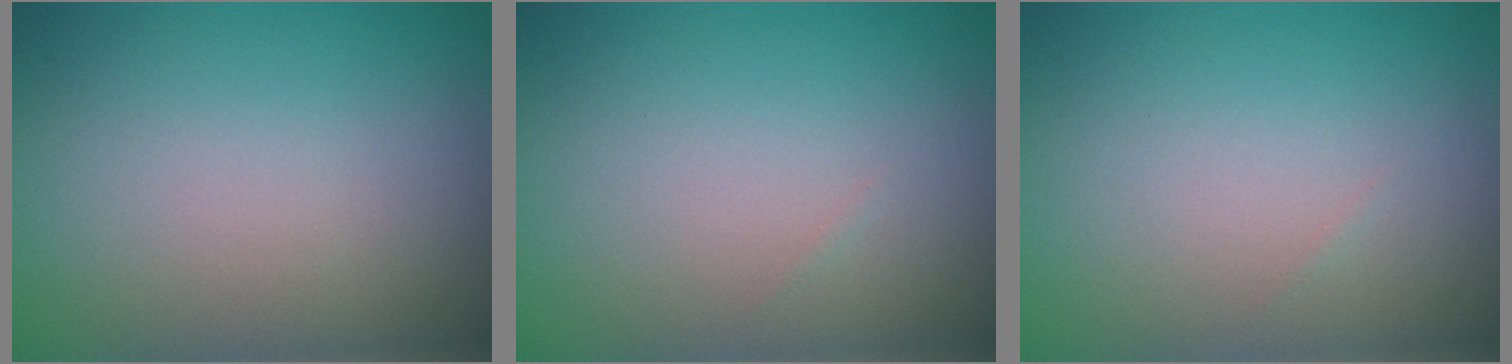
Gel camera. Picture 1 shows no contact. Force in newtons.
{"total": 0.0}
{"total": 0.0}